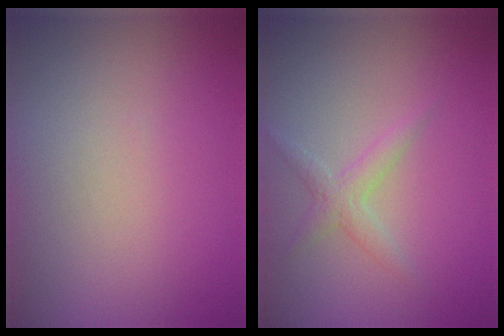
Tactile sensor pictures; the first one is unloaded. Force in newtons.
{"total": 1.7, "press": 1.7, "slide": 0.1}